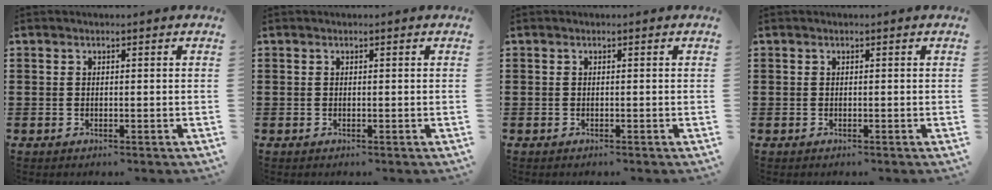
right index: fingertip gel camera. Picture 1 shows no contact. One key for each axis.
{"total": 0.0}
{"total": 0.0}
{"total": 0.0}